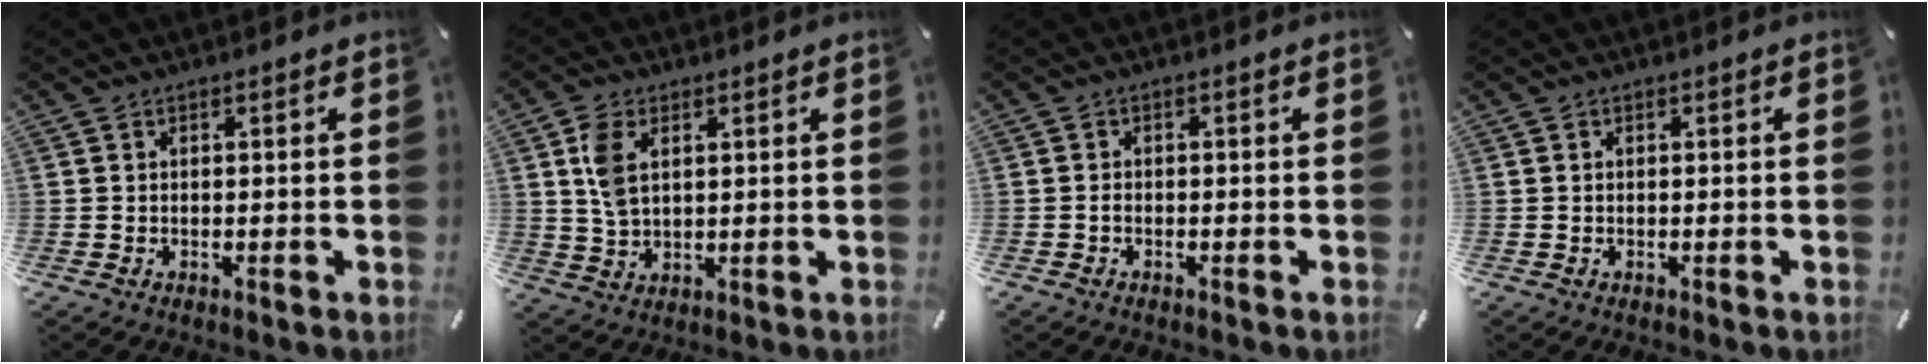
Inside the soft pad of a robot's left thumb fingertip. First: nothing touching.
{"total": 6.2, "force": [2.2, 4.1, 4.1], "torque": [-0.103, 0.003, 0.039]}
{"total": 0.8, "force": [-0.5, 0.4, 0.3], "torque": [-0.008, 0.002, -0.011]}
{"total": 0.0}